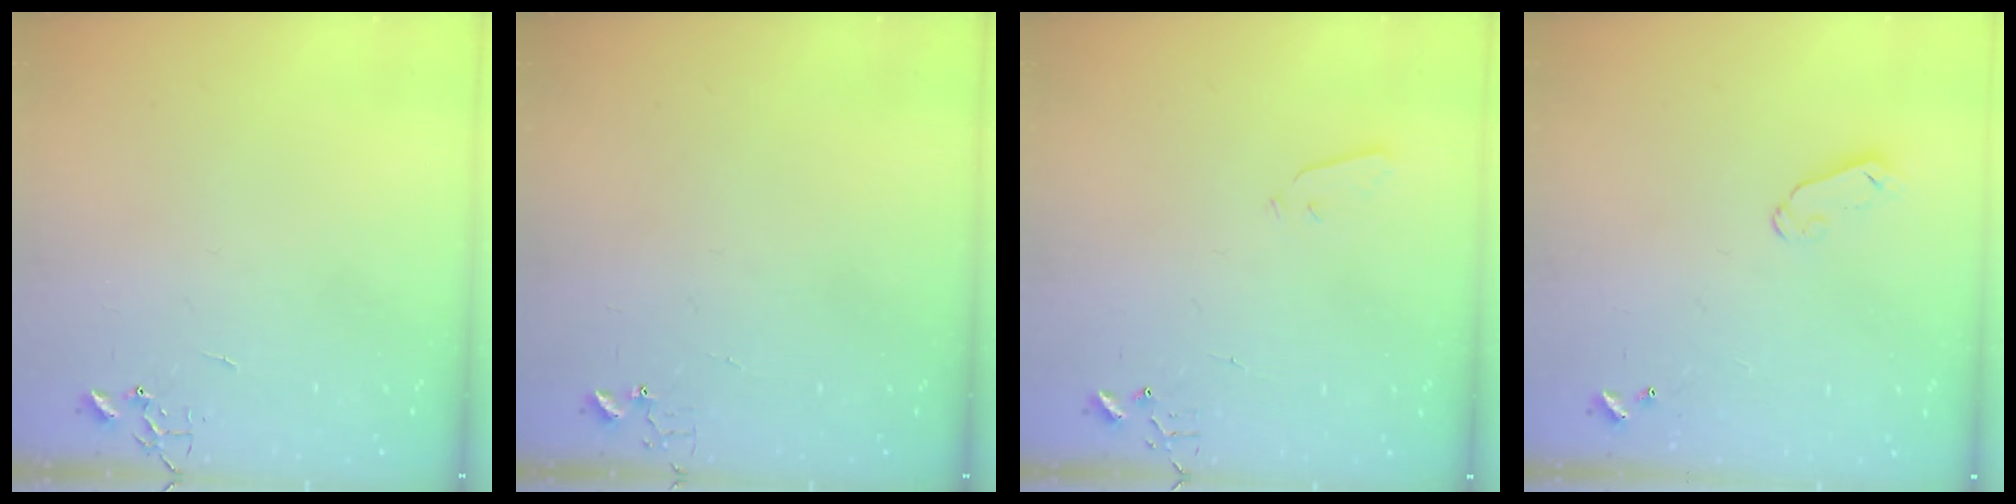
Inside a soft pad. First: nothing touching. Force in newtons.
{"total": 3.9, "press": 3.9, "slide": 0.3}
{"total": 3.4, "press": 3.3, "slide": 0.7}
{"total": 4.0, "press": 4.0, "slide": 0.4}